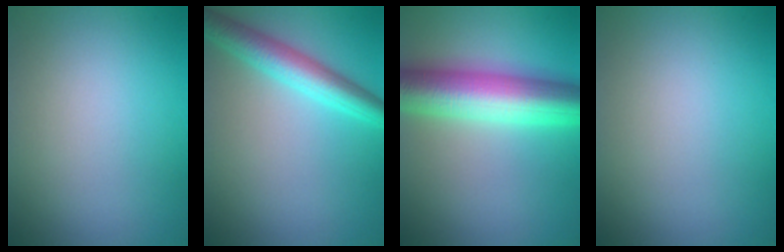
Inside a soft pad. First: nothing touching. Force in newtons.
{"total": 4.3, "press": 4.3, "slide": 0.0}
{"total": 9.4, "press": 9.4, "slide": 0.0}
{"total": 0.0}